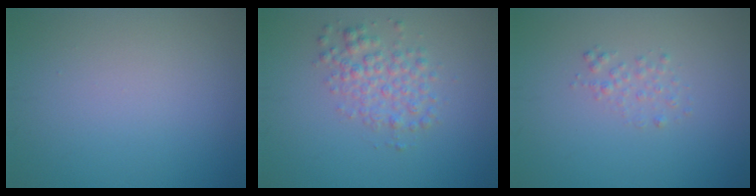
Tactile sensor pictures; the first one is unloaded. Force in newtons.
{"total": 3.1, "press": 3.1, "slide": 0.1}
{"total": 1.2, "press": 1.2, "slide": 0.0}